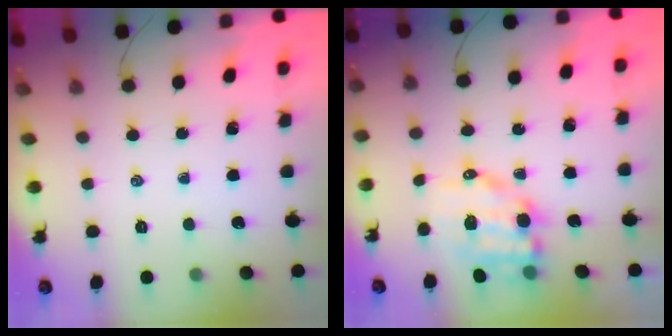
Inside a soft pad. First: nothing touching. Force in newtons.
{"total": 9.9, "press": 9.6, "slide": 2.3}